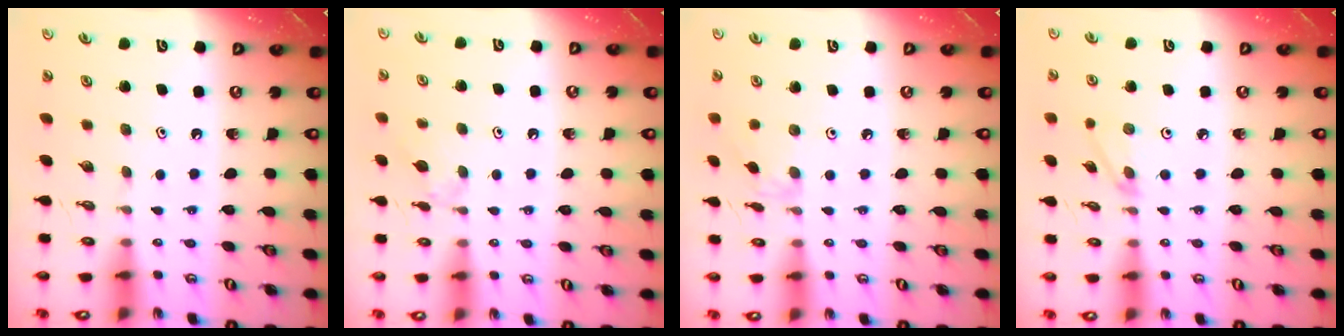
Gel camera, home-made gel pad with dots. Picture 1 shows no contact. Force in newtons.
{"total": 5.2, "press": 5.1, "slide": 1.0}
{"total": 2.5, "press": 2.5, "slide": 0.4}
{"total": 2.8, "press": 2.7, "slide": 0.4}